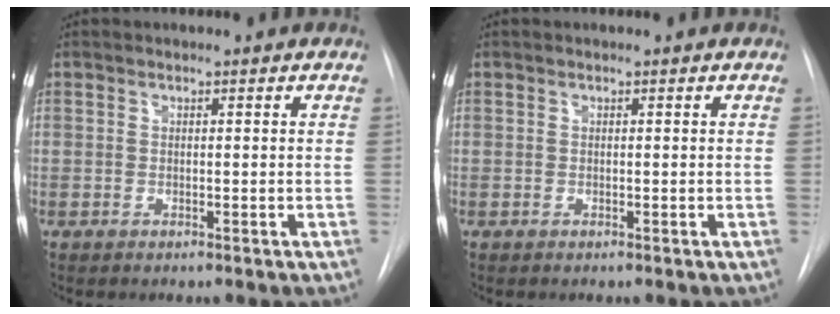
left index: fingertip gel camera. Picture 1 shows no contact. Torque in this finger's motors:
{"motor_torque": [-0.02, 0.02, 0.01, 0.00]}